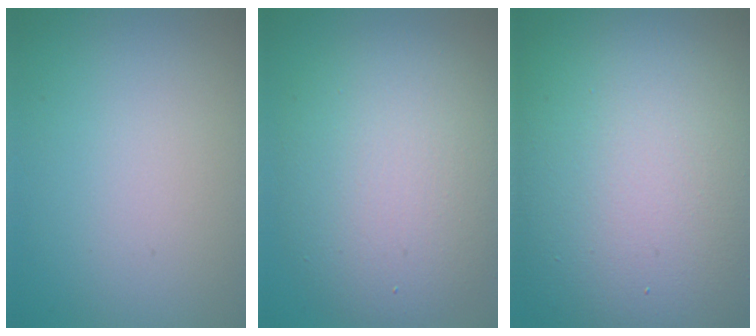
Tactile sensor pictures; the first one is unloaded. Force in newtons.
{"total": 8.3, "press": 8.2, "slide": 0.6}
{"total": 17.7, "press": 17.7, "slide": 0.9}